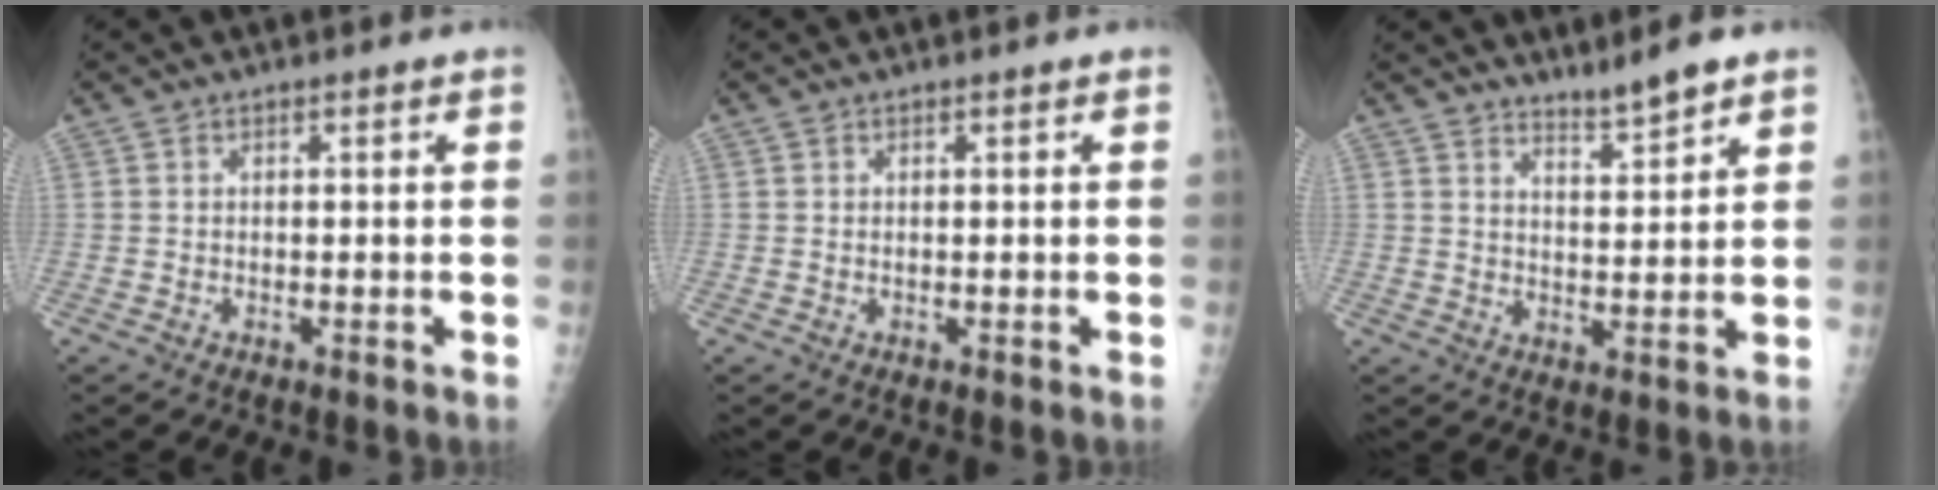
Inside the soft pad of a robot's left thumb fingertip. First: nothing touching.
{"total": 0.0}
{"total": 4.6, "force": [4.1, 0.2, 2.0], "torque": [-0.032, -0.035, 0.074]}